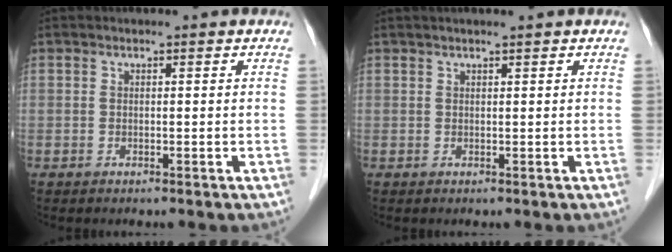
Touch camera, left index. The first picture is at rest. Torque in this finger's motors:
{"motor_torque": [0.10, -0.16, 0.06, 0.02]}